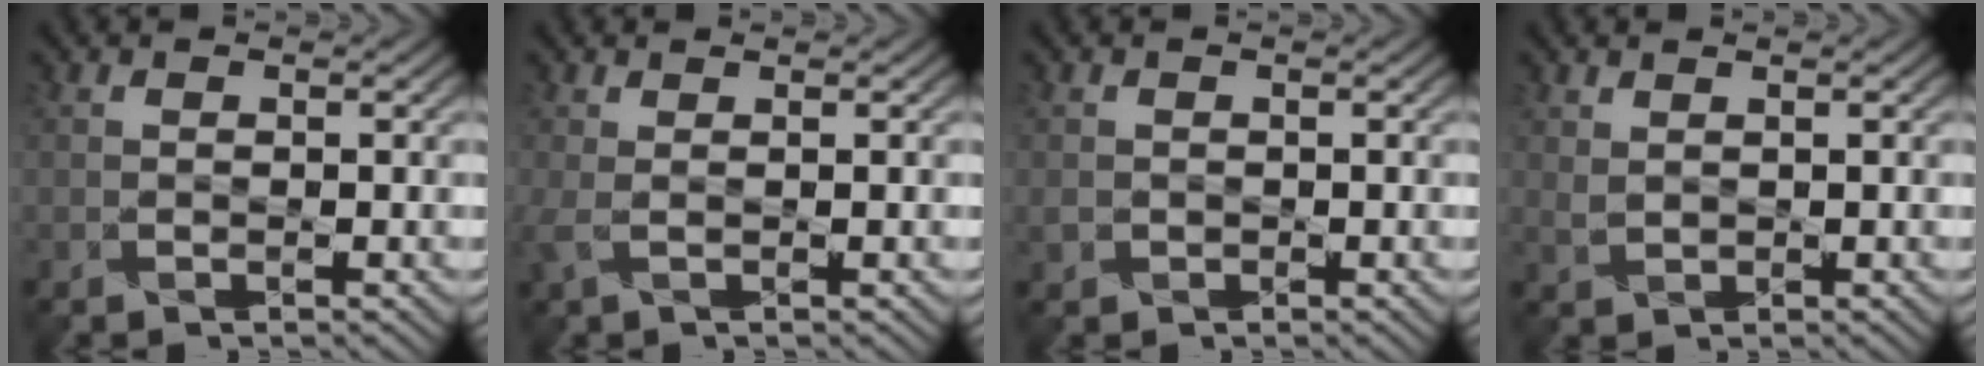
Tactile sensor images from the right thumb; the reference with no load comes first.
{"total": 1.2, "force": [0.3, 0.0, 1.2], "torque": [-0.035, 0.003, 0.003]}
{"total": 0.9, "force": [0.2, 0.7, -0.5], "torque": [0.015, -0.004, 0.003]}
{"total": 1.4, "force": [1.4, 0.2, -0.1], "torque": [-0.005, 0.001, 0.031]}